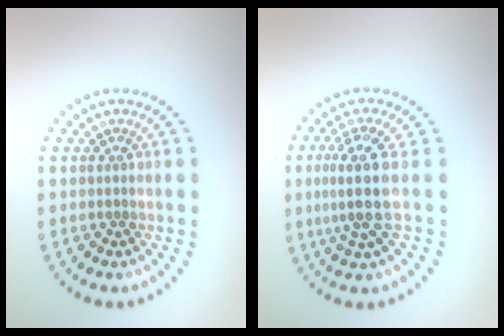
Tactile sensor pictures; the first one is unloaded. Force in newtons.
{"total": 4.3, "press": 3.6, "slide": 2.3}